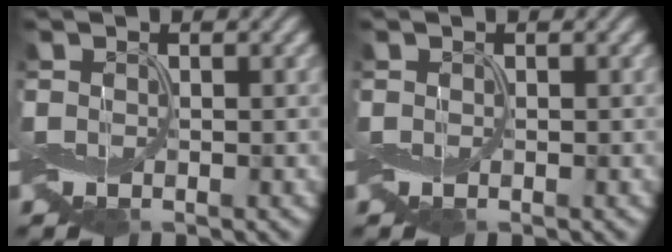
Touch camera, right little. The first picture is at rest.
{"total": 0.0}